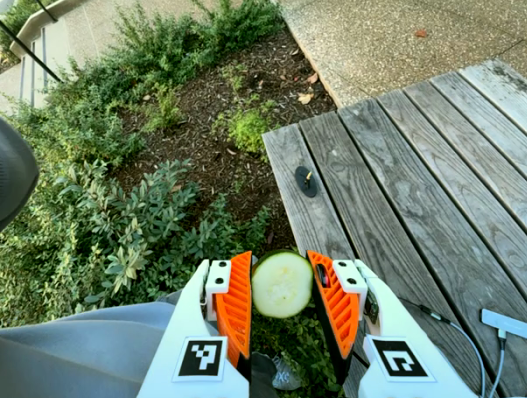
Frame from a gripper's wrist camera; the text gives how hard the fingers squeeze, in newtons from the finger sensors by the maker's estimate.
{"total": 12.8, "left": 13.1, "right": 12.4}